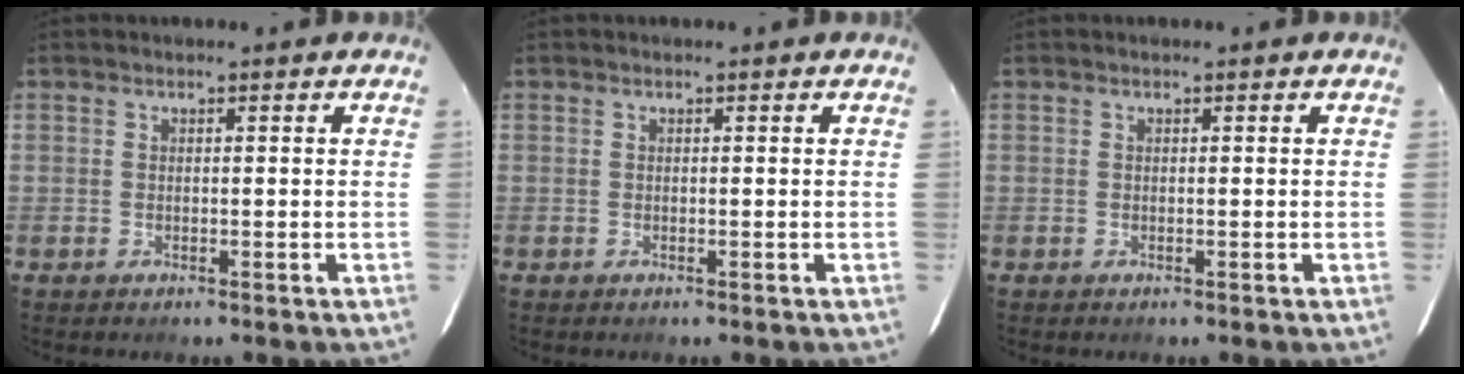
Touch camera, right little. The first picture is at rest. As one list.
[{"total": 0.0}, {"total": 0.0}]